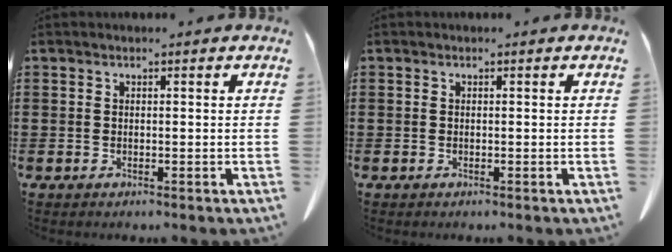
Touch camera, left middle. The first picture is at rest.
{"total": 0.0}